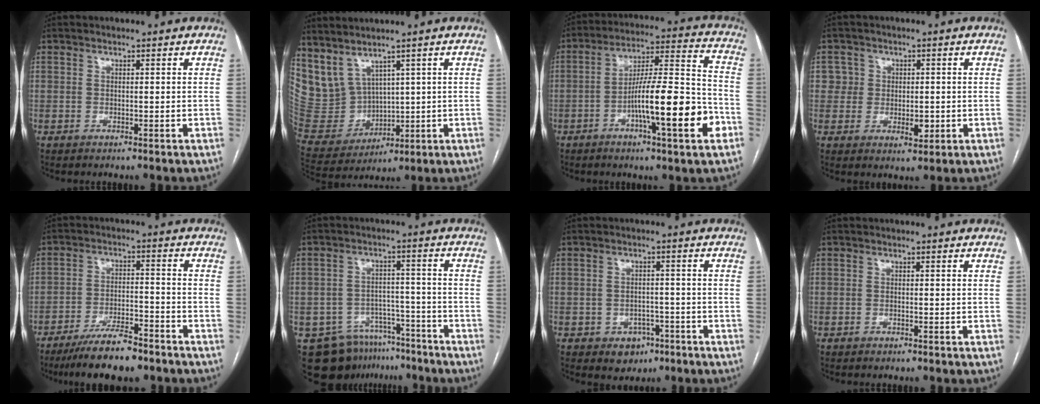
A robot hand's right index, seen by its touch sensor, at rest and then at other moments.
{"total": 9.5, "force": [6.3, 5.8, 4.0], "torque": [-0.103, 0.002, 0.159]}
{"total": 16.8, "force": [-5.9, 1.6, 15.6], "torque": [-0.255, 0.004, -0.092]}
{"total": 4.3, "force": [0.2, 4.0, 1.5], "torque": [-0.005, 0.004, 0.005]}
{"total": 10.1, "force": [-8.1, 2.4, 5.6], "torque": [-0.096, -0.011, -0.140]}
{"total": 12.2, "force": [-9.2, 7.6, 2.6], "torque": [-0.038, 0.031, -0.131]}
{"total": 4.5, "force": [-2.3, 3.5, 1.4], "torque": [-0.012, 0.009, -0.023]}
{"total": 0.0}